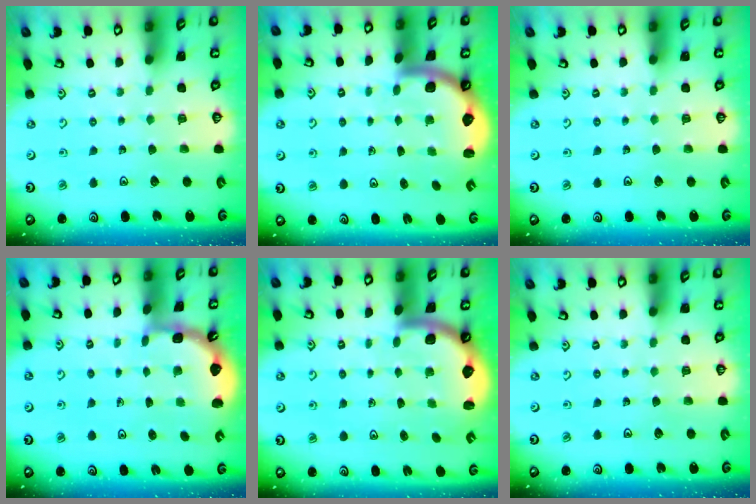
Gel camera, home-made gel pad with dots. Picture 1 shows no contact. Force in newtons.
{"total": 2.3, "press": 2.3, "slide": 0.4}
{"total": 0.0}
{"total": 2.0, "press": 2.0, "slide": 0.2}
{"total": 2.3, "press": 2.3, "slide": 0.4}
{"total": 0.0}